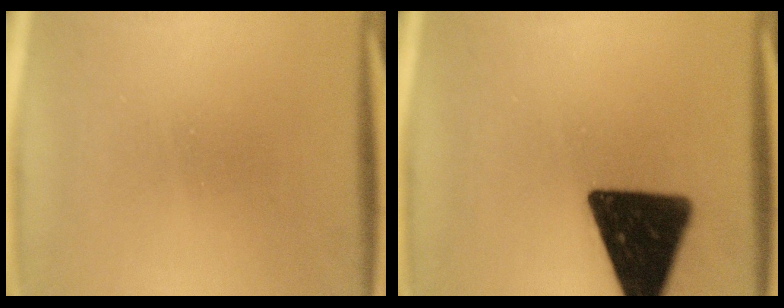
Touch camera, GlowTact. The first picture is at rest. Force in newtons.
{"total": 17.2}